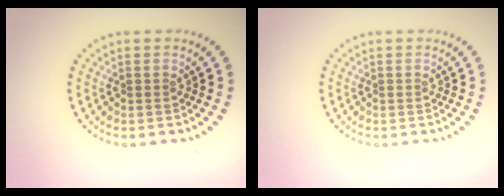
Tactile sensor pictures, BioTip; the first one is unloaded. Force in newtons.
{"total": 0.0}